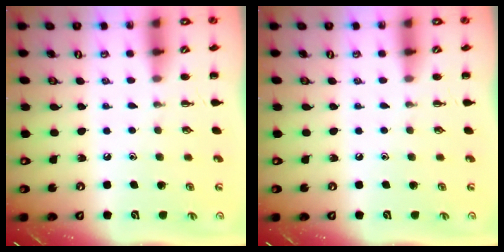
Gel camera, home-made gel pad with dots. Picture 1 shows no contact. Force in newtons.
{"total": 0.0}